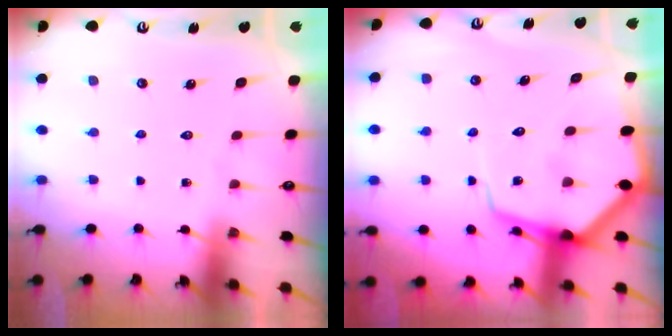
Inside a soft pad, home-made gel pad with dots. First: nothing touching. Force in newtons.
{"total": 9.5, "press": 9.5, "slide": 1.0}